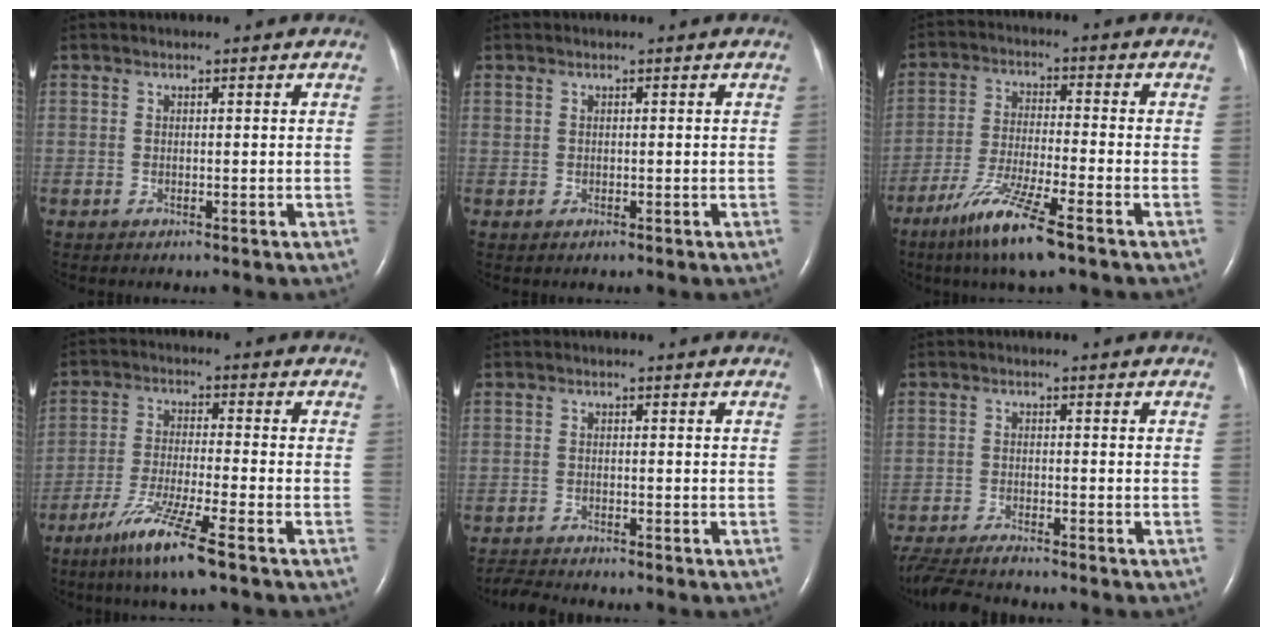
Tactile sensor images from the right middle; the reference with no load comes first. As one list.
[{"total": 0.0}, {"total": 10.3, "force": [-6.7, 0.3, 7.8], "torque": [-0.162, -0.031, -0.126]}, {"total": 9.5, "force": [-6.0, -0.4, 7.3], "torque": [-0.149, -0.031, -0.114]}, {"total": 2.6, "force": [-2.6, -0.2, 0.1], "torque": [-0.005, -0.015, -0.045]}, {"total": 8.7, "force": [-7.8, 0.9, 3.7], "torque": [-0.064, -0.023, -0.133]}]